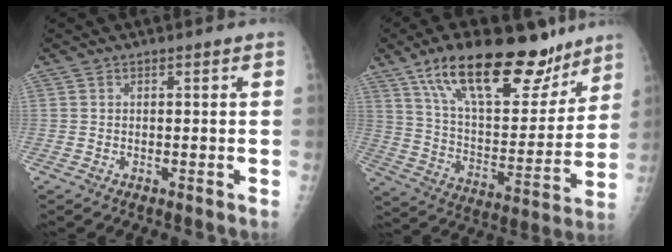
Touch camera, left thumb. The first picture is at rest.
{"total": 25.3, "force": [16.8, 10.4, 15.8], "torque": [-0.208, -0.058, 0.276]}